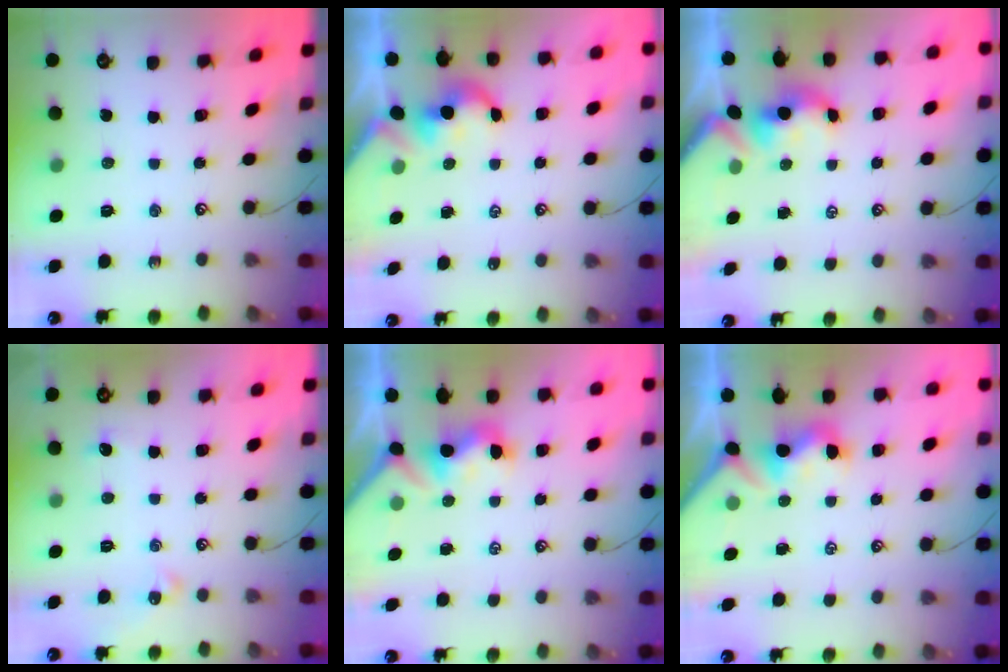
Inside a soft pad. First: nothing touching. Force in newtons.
{"total": 2.1, "press": 2.1, "slide": 0.3}
{"total": 1.1, "press": 0.8, "slide": 0.7}
{"total": 1.1, "press": 1.0, "slide": 0.4}
{"total": 1.4, "press": 1.2, "slide": 0.6}
{"total": 0.8, "press": 0.6, "slide": 0.5}